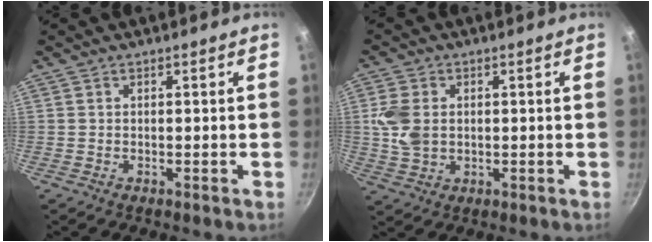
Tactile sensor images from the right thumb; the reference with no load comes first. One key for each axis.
{"total": 7.0, "fx": 0.8, "fy": 5.1, "fz": 4.7, "tx": -0.092, "ty": -0.001, "tz": 0.016}